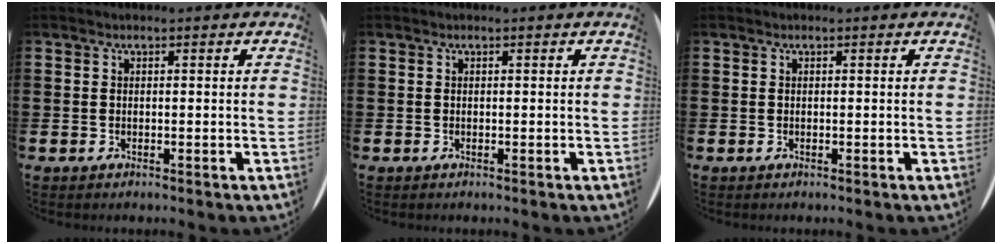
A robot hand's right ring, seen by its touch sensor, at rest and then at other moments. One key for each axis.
{"total": 0.0}
{"total": 0.0}